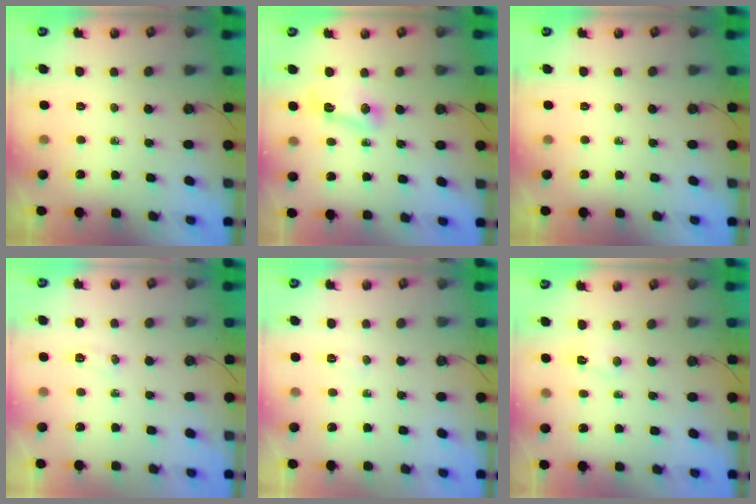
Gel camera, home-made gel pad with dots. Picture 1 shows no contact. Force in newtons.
{"total": 5.2, "press": 5.1, "slide": 0.7}
{"total": 0.0}
{"total": 4.1, "press": 4.0, "slide": 1.2}
{"total": 4.1, "press": 4.0, "slide": 1.1}
{"total": 3.1, "press": 2.8, "slide": 1.3}